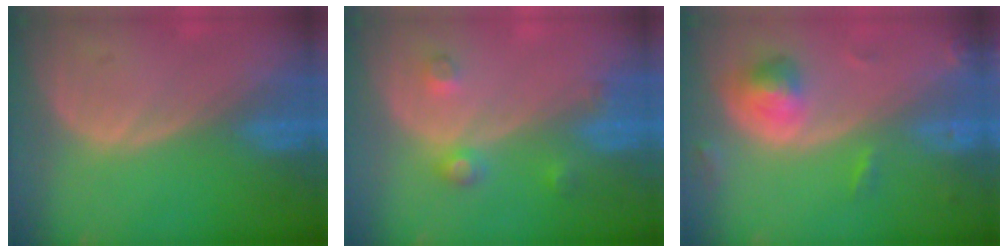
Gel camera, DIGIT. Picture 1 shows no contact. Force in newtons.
{"total": 3.5, "press": 3.3, "slide": 1.3}
{"total": 5.0, "press": 4.8, "slide": 1.5}